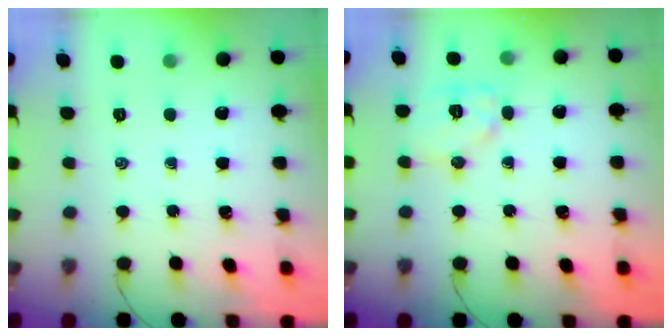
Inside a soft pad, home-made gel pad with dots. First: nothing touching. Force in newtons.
{"total": 10.0, "press": 10.0, "slide": 0.2}